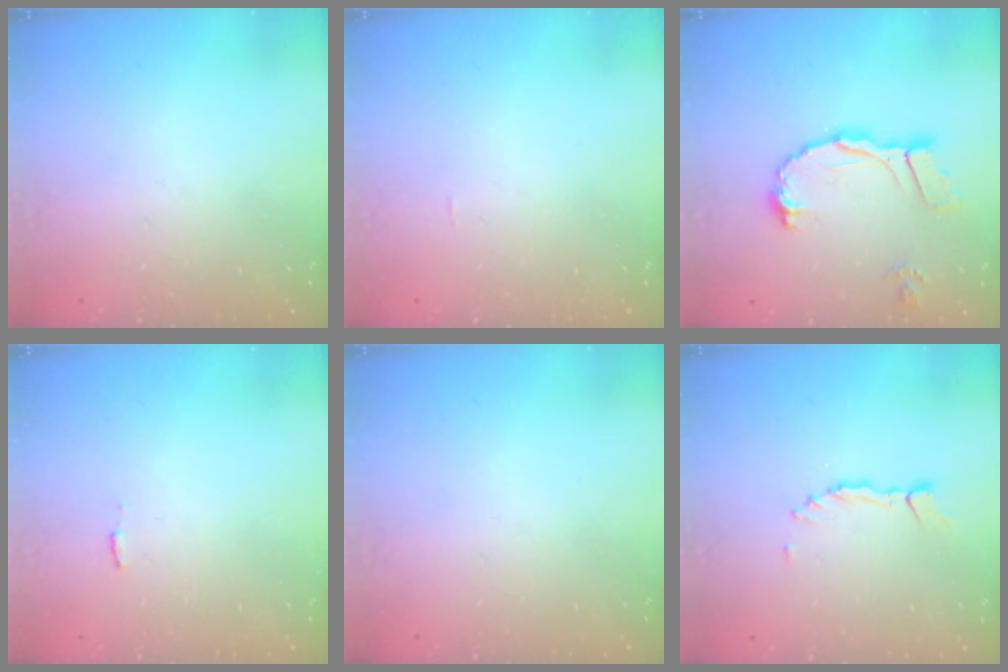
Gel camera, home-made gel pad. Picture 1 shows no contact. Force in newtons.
{"total": 0.0}
{"total": 11.1, "press": 10.9, "slide": 1.8}
{"total": 3.0, "press": 3.0, "slide": 0.2}
{"total": 0.0}
{"total": 0.9, "press": 0.9, "slide": 0.1}